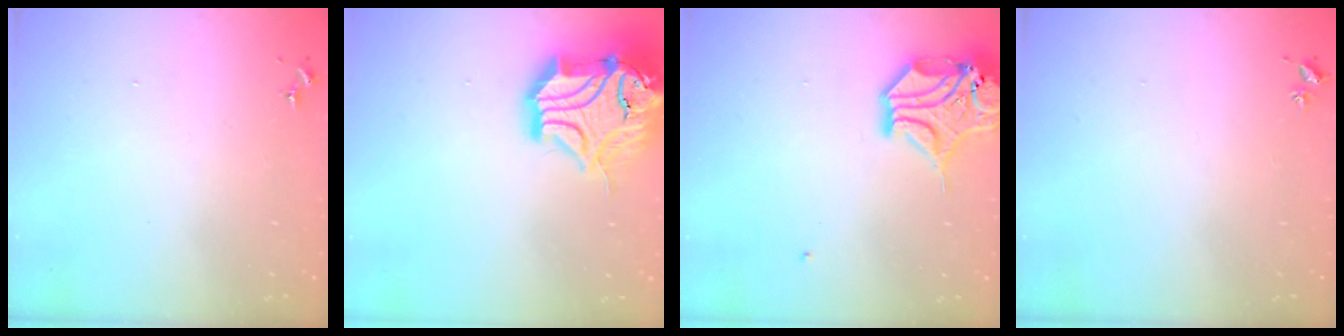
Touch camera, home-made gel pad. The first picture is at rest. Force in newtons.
{"total": 21.9, "press": 21.7, "slide": 2.9}
{"total": 14.3, "press": 14.1, "slide": 2.1}
{"total": 2.0, "press": 2.0, "slide": 0.3}